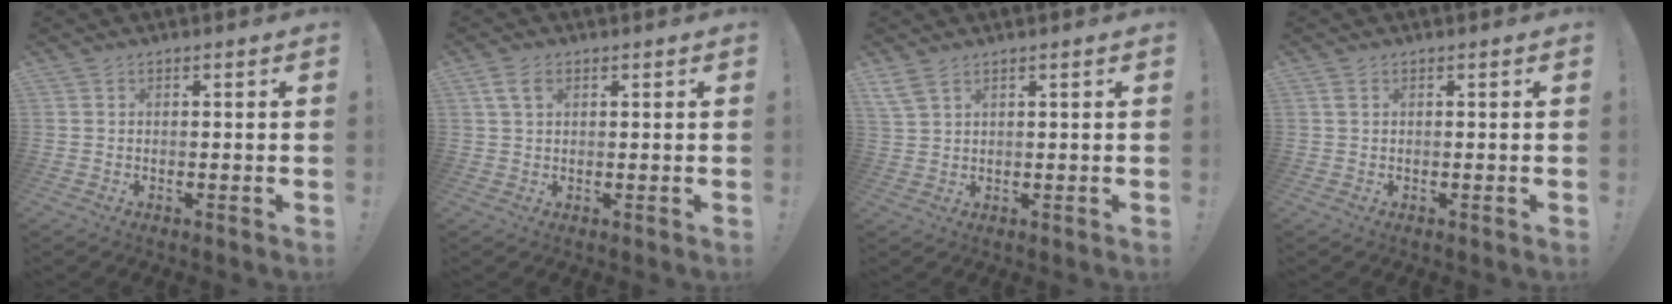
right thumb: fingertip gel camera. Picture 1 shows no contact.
{"total": 4.5, "force": [1.9, 2.5, 3.2], "torque": [-0.052, 0.000, 0.036]}
{"total": 4.1, "force": [2.8, 1.5, 2.6], "torque": [-0.059, -0.006, 0.057]}
{"total": 0.8, "force": [0.5, 0.4, 0.6], "torque": [-0.005, -0.001, 0.006]}